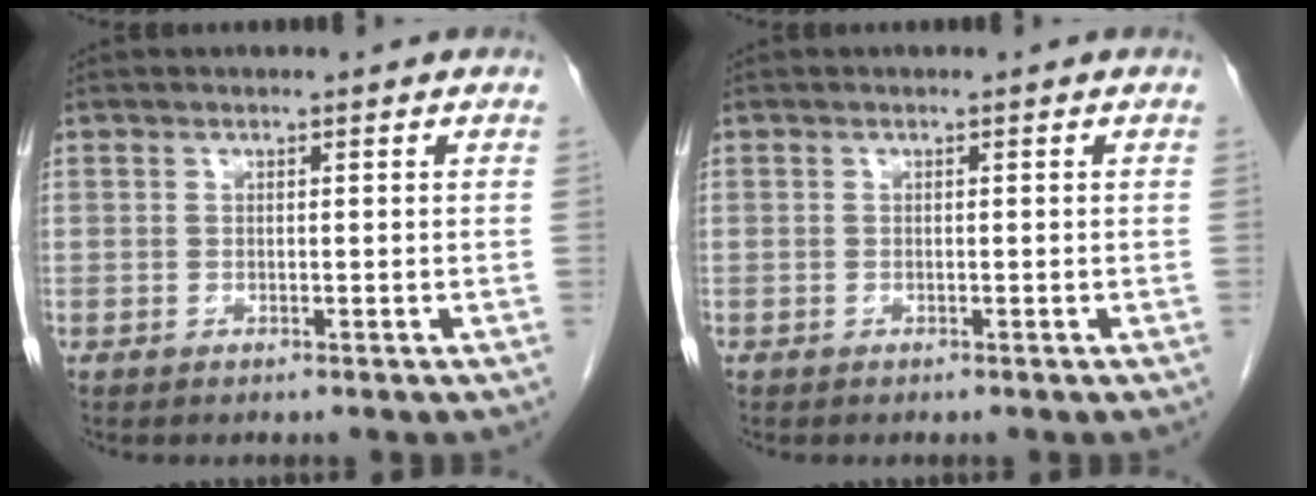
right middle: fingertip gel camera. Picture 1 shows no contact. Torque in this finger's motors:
{"motor_torque": [0.91, -0.97, 0.42, 0.08]}